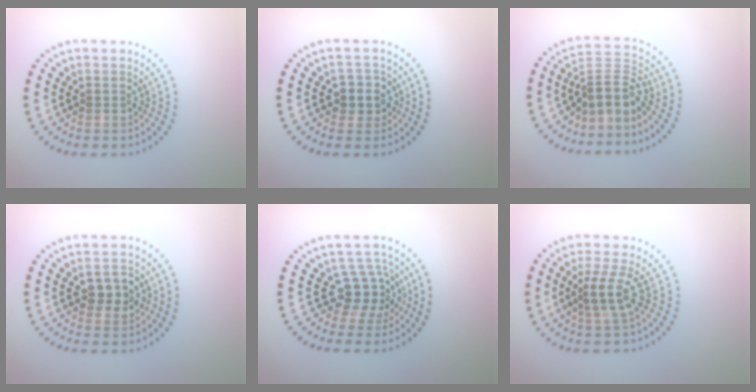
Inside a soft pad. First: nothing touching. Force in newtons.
{"total": 2.4, "press": 2.1, "slide": 1.0}
{"total": 3.4, "press": 2.5, "slide": 2.4}
{"total": 2.8, "press": 2.8, "slide": 0.3}
{"total": 3.5, "press": 2.7, "slide": 2.3}
{"total": 2.8, "press": 2.1, "slide": 1.8}